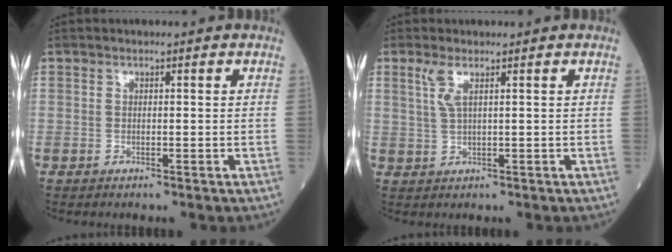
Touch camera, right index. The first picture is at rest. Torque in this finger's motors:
{"motor_torque": [0.00, 0.09, 0.05, 0.05]}